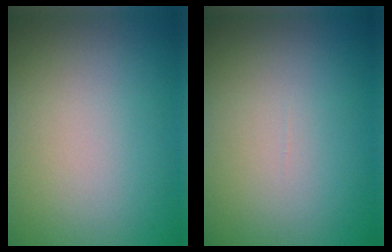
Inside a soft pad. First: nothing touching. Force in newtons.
{"total": 0.0}